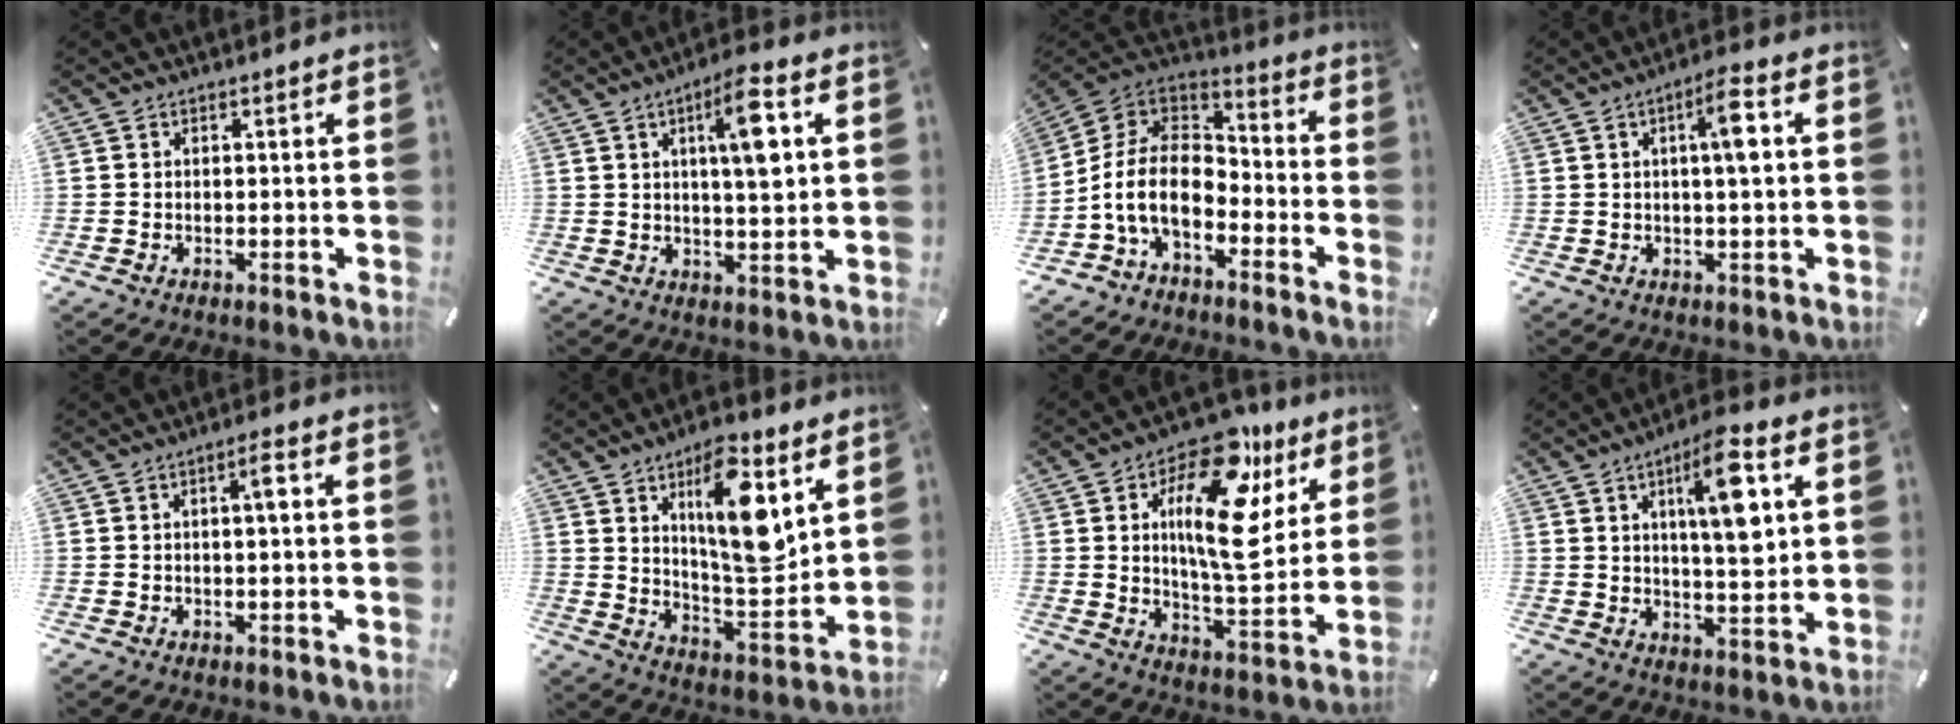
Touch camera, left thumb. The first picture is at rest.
{"total": 10.6, "force": [3.3, 2.5, 9.7], "torque": [-0.155, -0.004, 0.046]}
{"total": 13.8, "force": [-5.8, 8.8, 8.8], "torque": [-0.202, 0.020, -0.109]}
{"total": 7.4, "force": [1.5, 1.4, 7.1], "torque": [-0.122, 0.003, 0.016]}
{"total": 3.5, "force": [0.3, 0.5, 3.5], "torque": [-0.067, 0.008, 0.000]}
{"total": 16.9, "force": [8.0, 6.2, 13.6], "torque": [-0.227, -0.041, 0.126]}
{"total": 19.8, "force": [7.6, 9.2, 15.8], "torque": [-0.241, -0.045, 0.119]}
{"total": 12.9, "force": [4.4, 3.6, 11.6], "torque": [-0.182, -0.005, 0.066]}